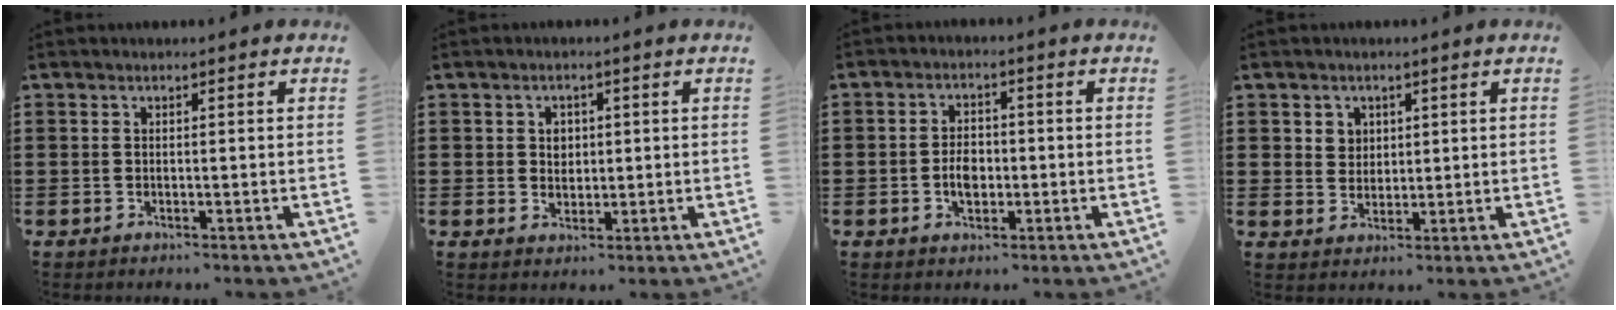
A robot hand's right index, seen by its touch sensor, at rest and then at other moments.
{"total": 2.1, "force": [0.5, 1.8, 1.0], "torque": [-0.026, 0.011, 0.007]}
{"total": 3.4, "force": [-0.7, 2.1, 2.5], "torque": [-0.042, -0.001, -0.014]}
{"total": 2.6, "force": [1.3, 2.3, 0.3], "torque": [-0.017, 0.010, 0.024]}